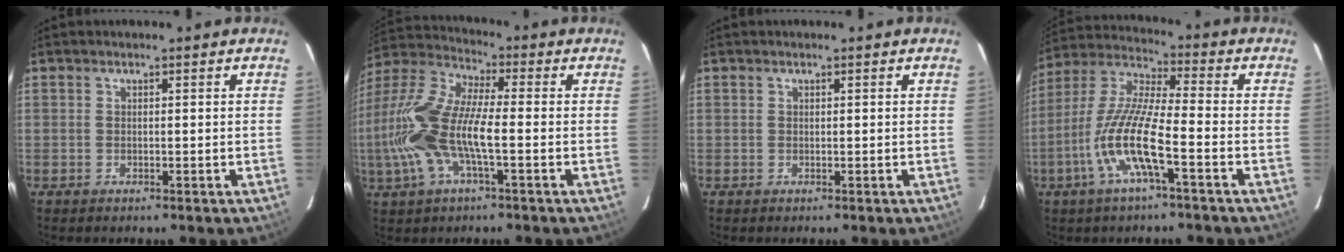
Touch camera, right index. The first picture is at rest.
{"total": 17.0, "force": [-3.1, 5.3, 15.8], "torque": [-0.328, 0.000, -0.068]}
{"total": 0.0}
{"total": 12.7, "force": [-5.1, 1.5, 11.5], "torque": [-0.239, -0.004, -0.105]}